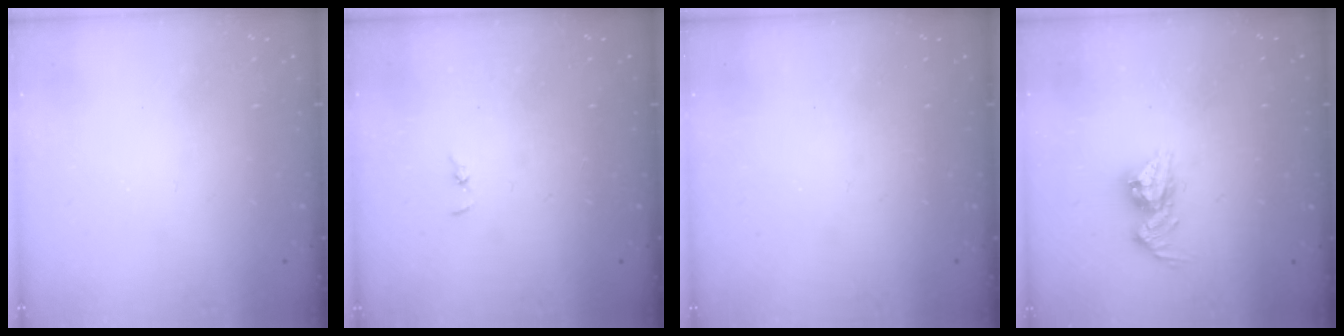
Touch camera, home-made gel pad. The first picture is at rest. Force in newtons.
{"total": 1.3, "press": 1.2, "slide": 0.3}
{"total": 0.0}
{"total": 9.8, "press": 9.8, "slide": 0.8}